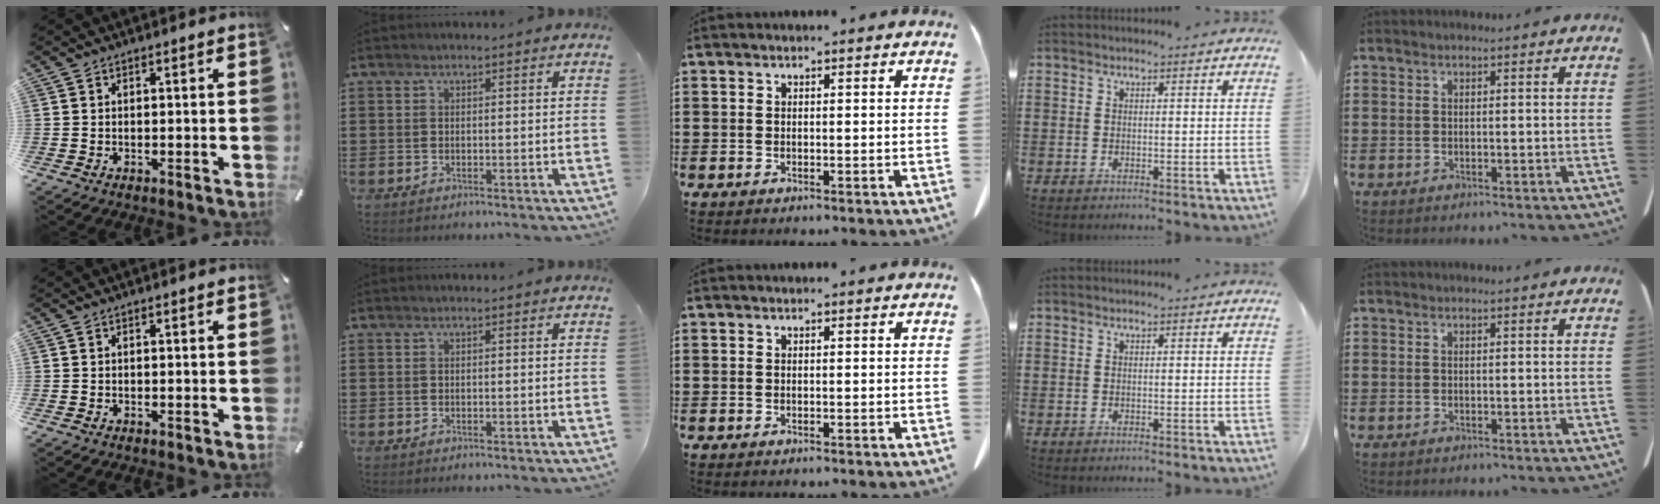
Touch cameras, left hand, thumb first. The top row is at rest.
{}